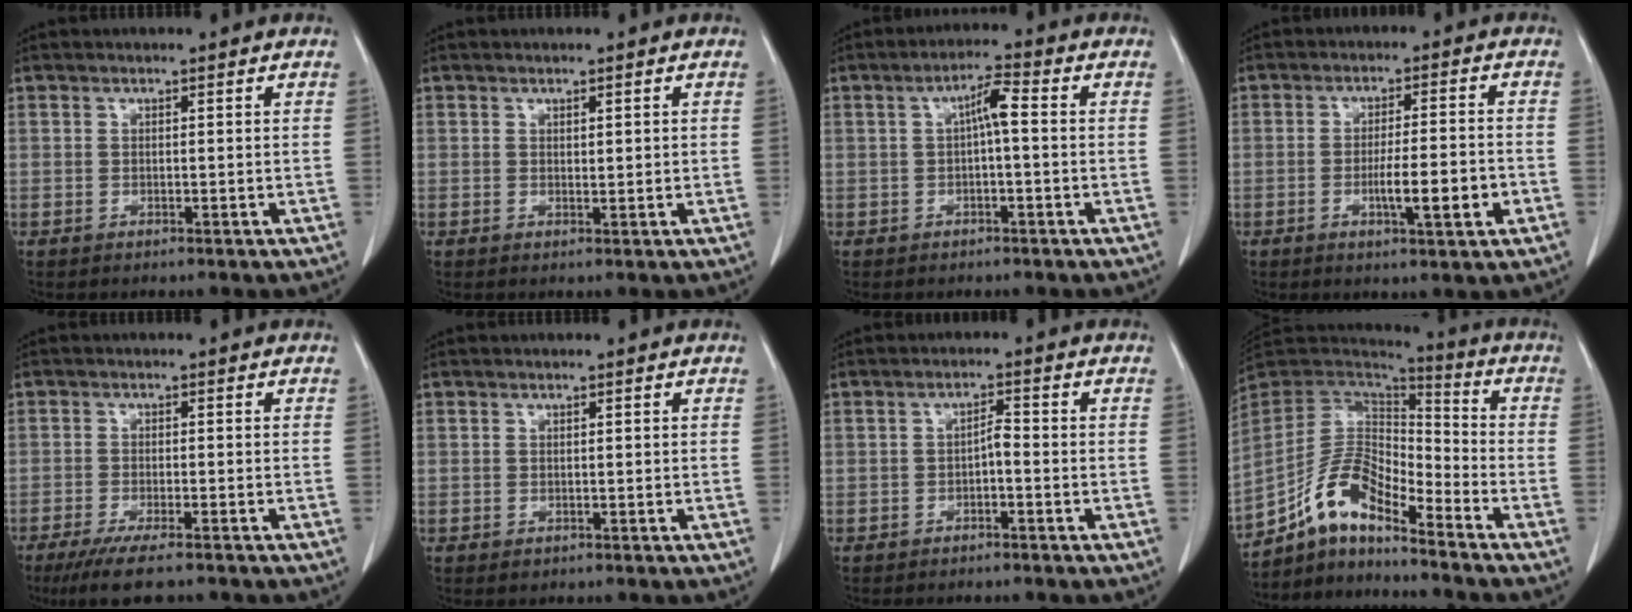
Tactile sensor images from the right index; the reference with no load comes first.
{"total": 0.6, "force": [0.2, 0.2, 0.6], "torque": [-0.008, -0.001, 0.005]}
{"total": 4.0, "force": [0.2, 0.5, 3.9], "torque": [-0.066, 0.014, 0.003]}
{"total": 7.3, "force": [-2.3, 0.6, 6.9], "torque": [-0.108, -0.002, -0.032]}
{"total": 7.7, "force": [-6.0, 0.8, 4.8], "torque": [-0.076, -0.018, -0.092]}
{"total": 0.6, "force": [-0.1, 0.6, 0.1], "torque": [0.001, 0.003, 0.000]}
{"total": 1.9, "force": [-0.7, 0.5, 1.7], "torque": [-0.026, 0.004, -0.013]}
{"total": 11.0, "force": [-8.4, 3.4, 6.2], "torque": [-0.128, 0.039, -0.156]}